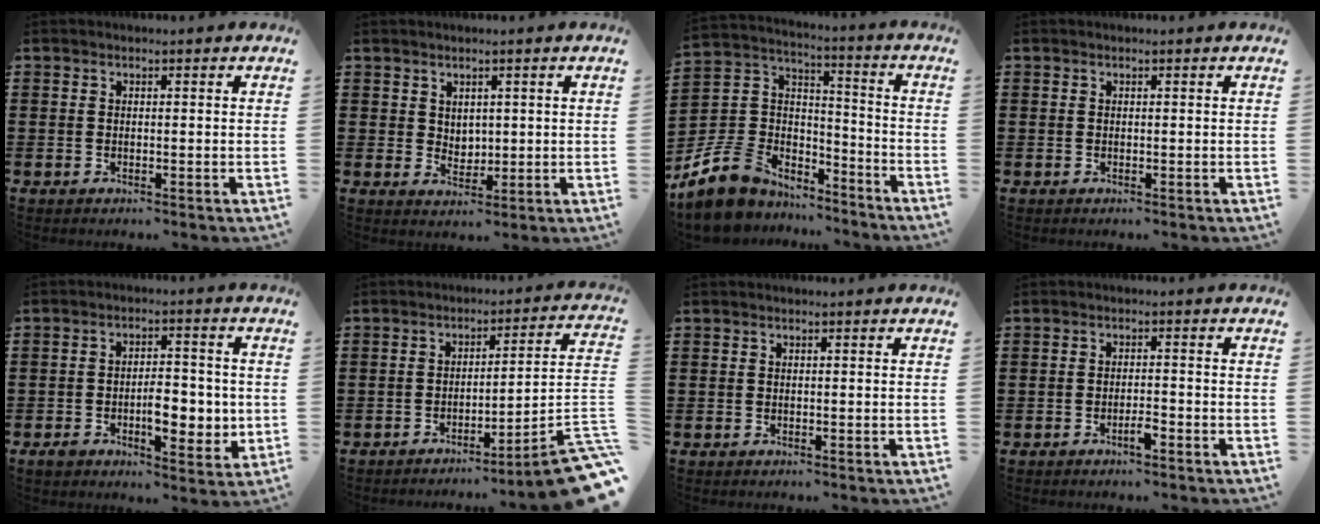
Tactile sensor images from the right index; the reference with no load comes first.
{"total": 2.5, "force": [1.5, 1.9, 0.5], "torque": [-0.008, 0.006, 0.027]}
{"total": 8.6, "force": [-6.4, 5.5, 1.8], "torque": [-0.080, 0.009, -0.125]}
{"total": 0.0}
{"total": 7.4, "force": [-1.5, 4.0, 6.0], "torque": [-0.081, 0.004, -0.028]}
{"total": 7.3, "force": [-4.9, 0.3, 5.4], "torque": [-0.076, -0.009, -0.096]}
{"total": 0.0}
{"total": 2.3, "force": [-1.5, 0.4, 1.7], "torque": [-0.031, 0.001, -0.027]}